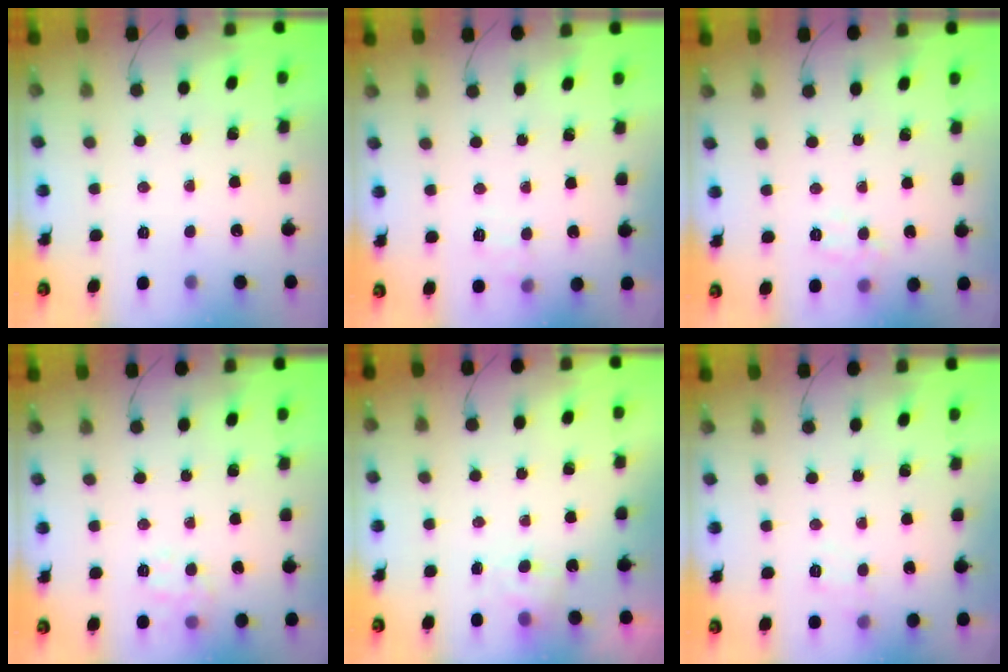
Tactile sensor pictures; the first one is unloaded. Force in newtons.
{"total": 7.7, "press": 7.4, "slide": 1.8}
{"total": 7.4, "press": 7.3, "slide": 1.2}
{"total": 8.5, "press": 8.4, "slide": 1.2}
{"total": 3.9, "press": 3.6, "slide": 1.3}
{"total": 4.3, "press": 4.0, "slide": 1.6}